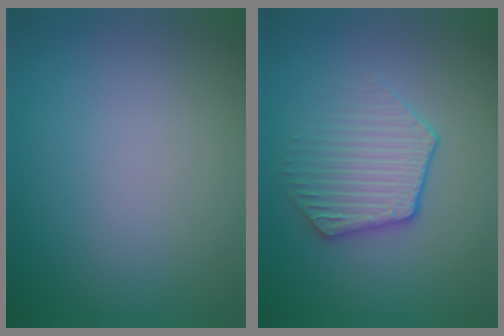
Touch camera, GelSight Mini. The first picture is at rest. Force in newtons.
{"total": 3.6, "press": 3.2, "slide": 1.7}